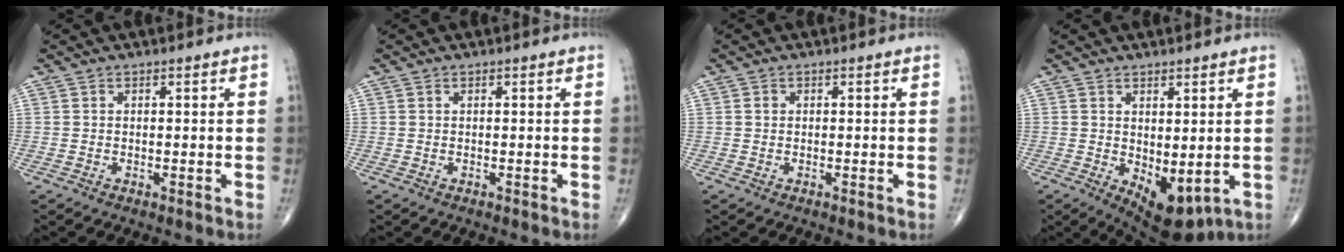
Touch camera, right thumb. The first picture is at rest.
{"total": 0.0}
{"total": 1.4, "force": [0.1, 1.3, 0.4], "torque": [-0.001, 0.003, 0.000]}
{"total": 8.3, "force": [-1.1, 4.2, 7.0], "torque": [-0.082, -0.012, 0.004]}